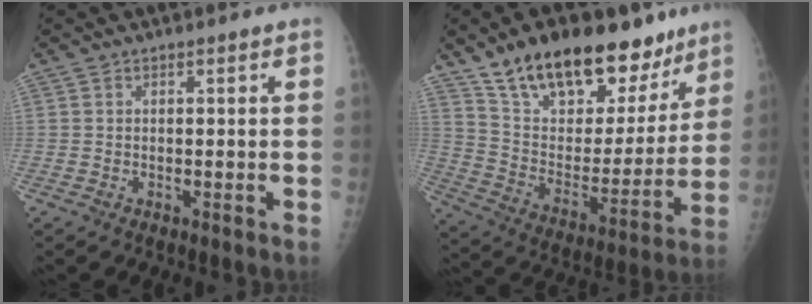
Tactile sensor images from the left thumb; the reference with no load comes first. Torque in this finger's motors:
{"motor_torque": [1.56, 1.54, 1.40, -1.37, 0.29]}